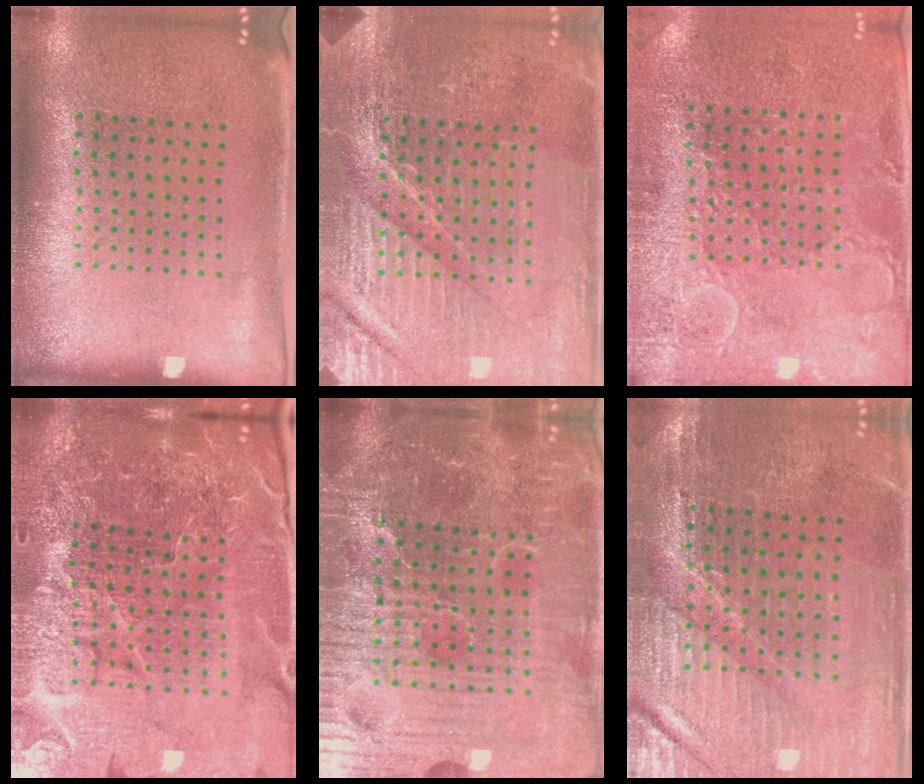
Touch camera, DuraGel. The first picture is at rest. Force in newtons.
{"total": 4.8, "press": 4.6, "slide": 1.5}
{"total": 2.7, "press": 2.6, "slide": 0.7}
{"total": 6.7, "press": 5.9, "slide": 3.1}
{"total": 6.6, "press": 6.1, "slide": 2.7}
{"total": 3.2, "press": 3.1, "slide": 0.4}